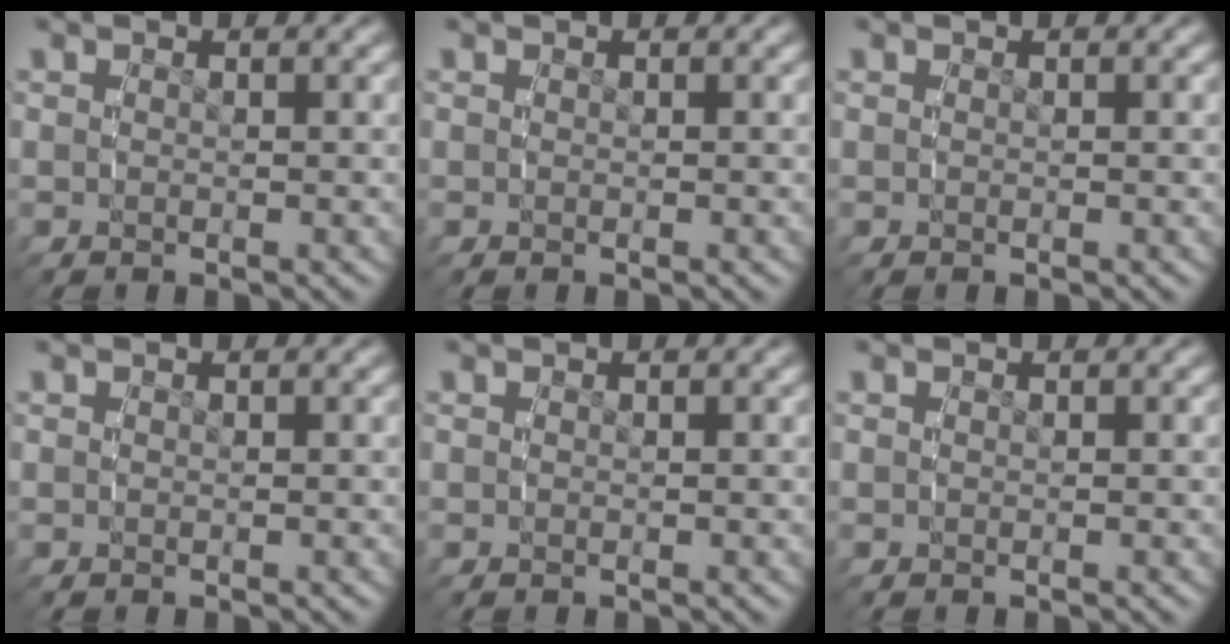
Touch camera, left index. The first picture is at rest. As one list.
[{"total": 0.0}, {"total": 0.0}, {"total": 0.0}, {"total": 0.0}, {"total": 0.0}]